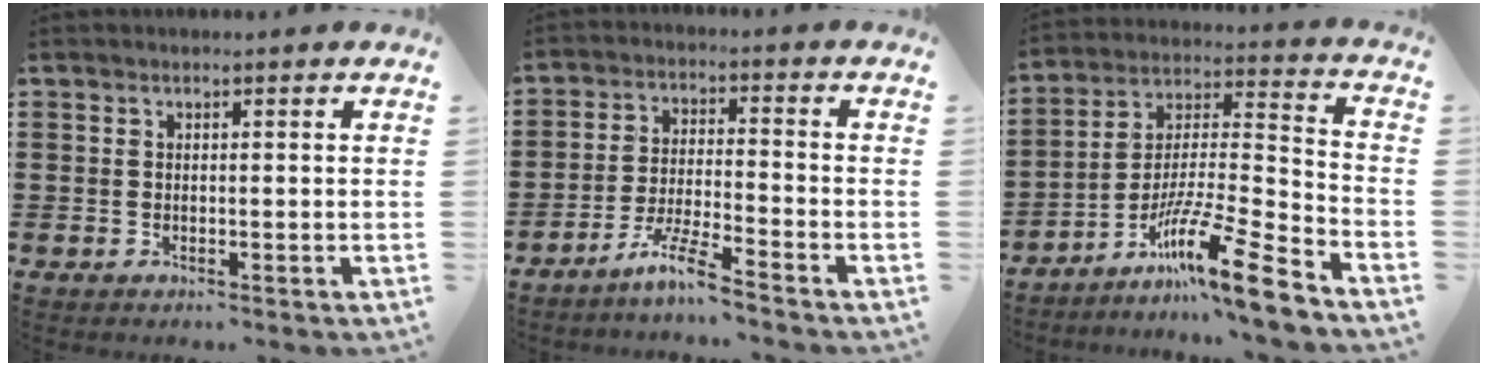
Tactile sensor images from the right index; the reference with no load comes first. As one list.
[{"total": 6.3, "force": [-5.4, -0.5, 3.2], "torque": [-0.081, -0.014, -0.109]}, {"total": 13.3, "force": [-9.9, 0.2, 8.9], "torque": [-0.147, 0.012, -0.186]}]